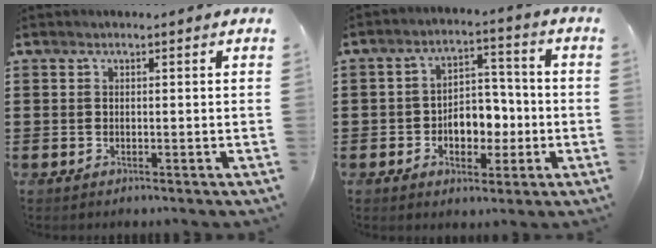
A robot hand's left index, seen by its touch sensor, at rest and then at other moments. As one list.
[{"total": 6.2, "force": [-1.5, 4.5, 3.9], "torque": [-0.062, 0.008, -0.031]}]